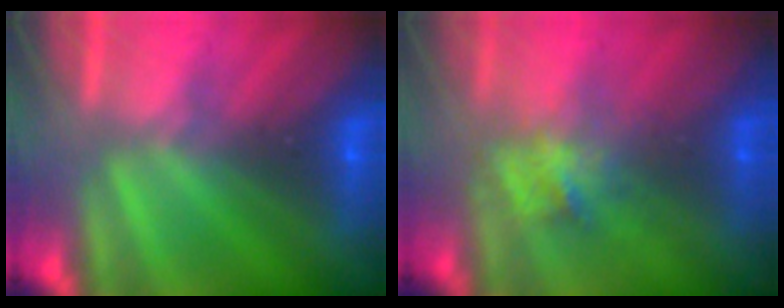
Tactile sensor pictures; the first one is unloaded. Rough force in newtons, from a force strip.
{"total": 2.8}